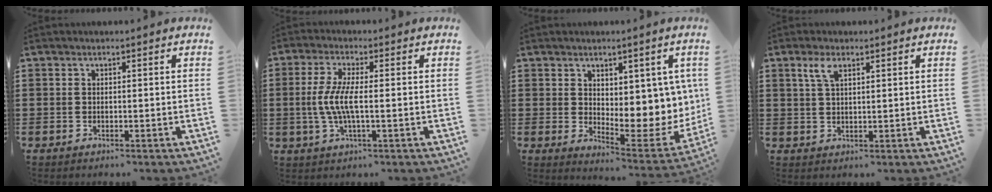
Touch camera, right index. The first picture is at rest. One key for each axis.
{"total": 5.8, "fx": -0.8, "fy": 1.2, "fz": 5.6, "tx": -0.136, "ty": -0.011, "tz": -0.027}
{"total": 5.5, "fx": 3.5, "fy": 2.9, "fz": 3.1, "tx": -0.049, "ty": -0.042, "tz": 0.064}
{"total": 3.3, "fx": 1.8, "fy": 1.3, "fz": 2.4, "tx": -0.054, "ty": 0.007, "tz": 0.031}